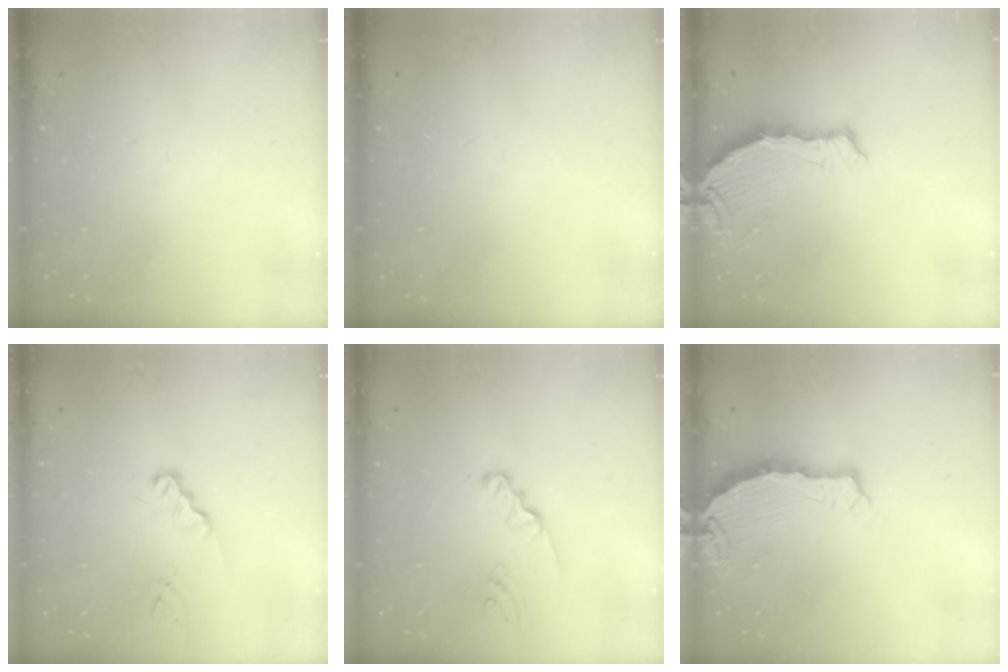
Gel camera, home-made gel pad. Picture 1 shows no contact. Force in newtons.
{"total": 0.0}
{"total": 7.7, "press": 6.9, "slide": 3.3}
{"total": 1.3, "press": 1.3, "slide": 0.2}
{"total": 2.3, "press": 2.3, "slide": 0.2}
{"total": 5.0, "press": 5.0, "slide": 0.6}